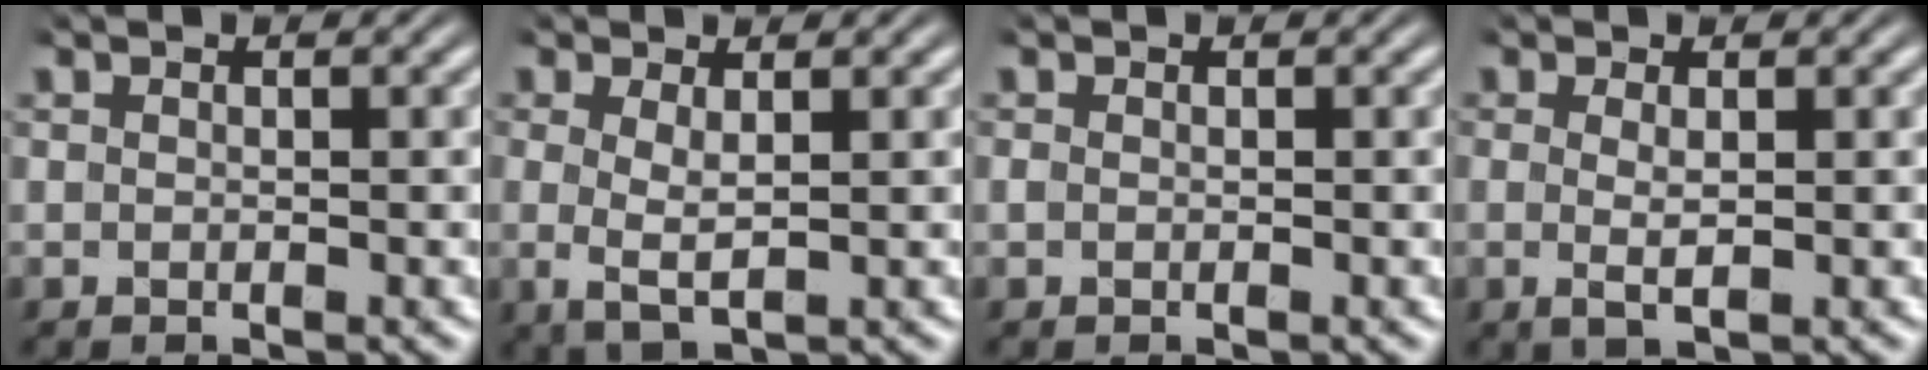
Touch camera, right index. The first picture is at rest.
{"total": 3.3, "force": [-0.1, 1.7, 2.8], "torque": [-0.067, -0.016, 0.008]}
{"total": 0.6, "force": [-0.4, 0.3, 0.2], "torque": [-0.010, -0.003, -0.005]}
{"total": 2.0, "force": [-0.2, 0.6, 1.9], "torque": [-0.045, -0.012, 0.003]}